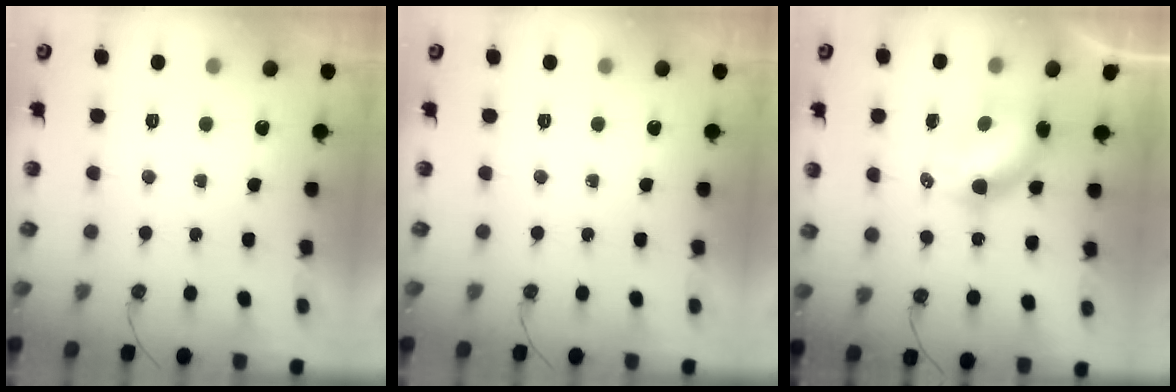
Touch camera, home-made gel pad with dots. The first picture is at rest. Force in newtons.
{"total": 0.0}
{"total": 6.7, "press": 6.7, "slide": 0.7}